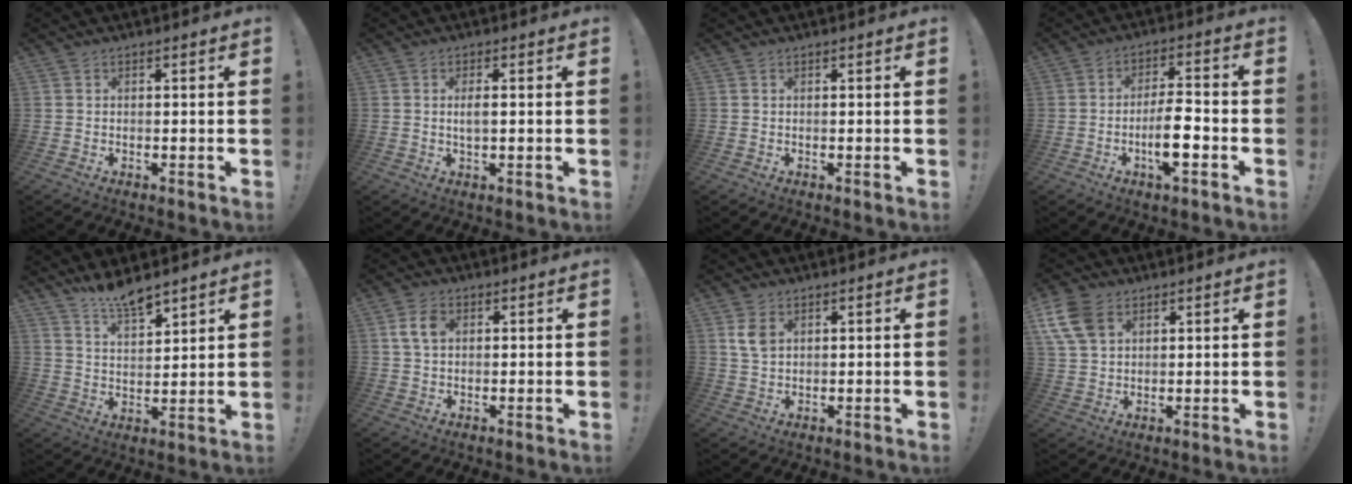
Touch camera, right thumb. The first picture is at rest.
{"total": 2.7, "force": [0.0, 0.7, 2.6], "torque": [-0.048, 0.000, -0.001]}
{"total": 0.0}
{"total": 9.5, "force": [-3.5, 2.9, 8.4], "torque": [-0.147, 0.011, -0.064]}
{"total": 7.8, "force": [7.0, 1.5, 3.2], "torque": [-0.067, -0.046, 0.128]}
{"total": 5.5, "force": [1.3, 3.5, 4.0], "torque": [-0.082, 0.007, 0.026]}
{"total": 4.8, "force": [2.0, 3.0, 3.2], "torque": [-0.056, 0.000, 0.039]}
{"total": 10.0, "force": [4.6, 6.6, 6.0], "torque": [-0.125, -0.004, 0.092]}